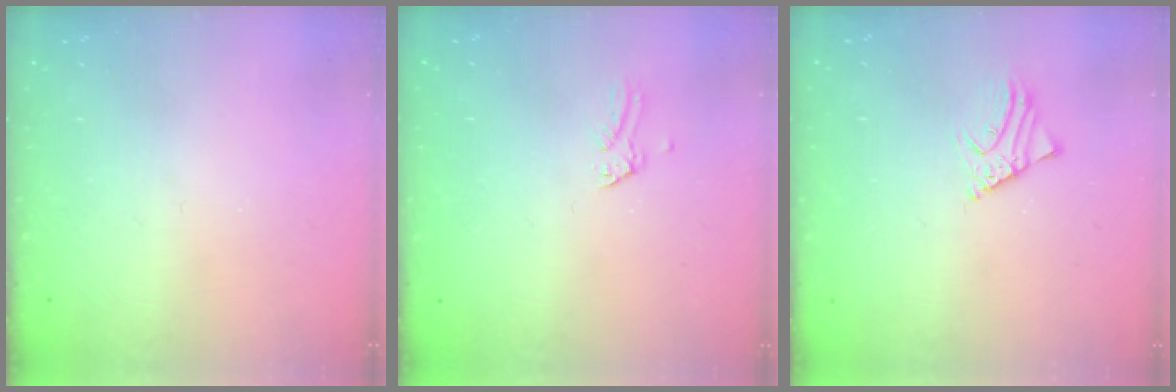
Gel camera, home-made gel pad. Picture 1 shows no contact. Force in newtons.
{"total": 0.0}
{"total": 3.0, "press": 3.0, "slide": 0.3}